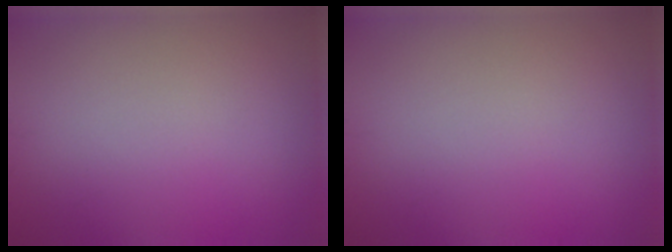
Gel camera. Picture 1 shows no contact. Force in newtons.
{"total": 0.0}